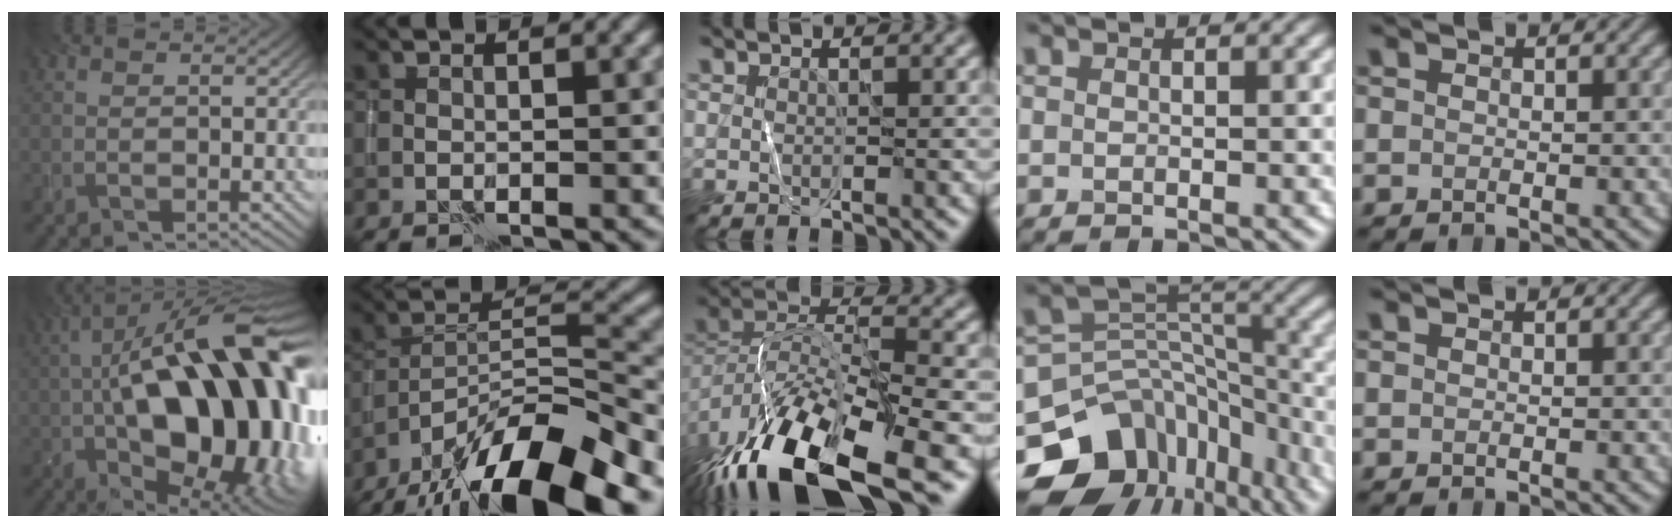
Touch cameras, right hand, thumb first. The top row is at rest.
{"thumb": {"total": 21.6, "force": [-1.4, 10.7, 18.7], "torque": [-0.290, 0.008, -0.032]}, "index": {"total": 14.1, "force": [-10.4, 3.2, 9.0], "torque": [-0.165, 0.014, -0.181]}, "middle": {"total": 13.8, "force": [-8.3, 4.9, 9.9], "torque": [-0.190, -0.003, -0.150]}, "ring": {"total": 14.1, "force": [-8.4, 10.1, 4.9], "torque": [-0.122, 0.011, -0.115]}}